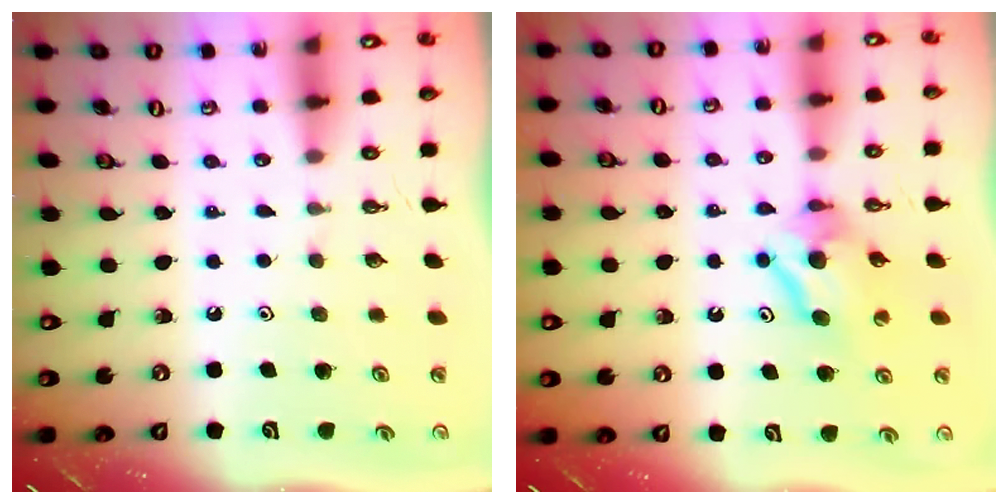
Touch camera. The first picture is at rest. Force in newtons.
{"total": 8.6, "press": 8.6, "slide": 0.4}